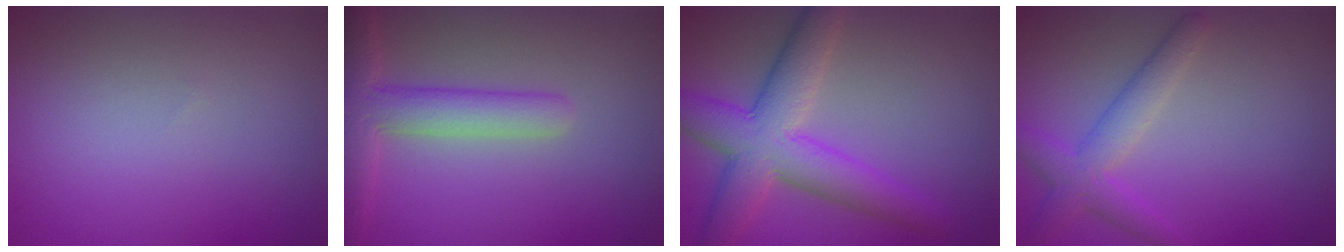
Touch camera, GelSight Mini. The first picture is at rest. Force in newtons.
{"total": 4.5, "press": 4.5, "slide": 0.5}
{"total": 7.1, "press": 7.1, "slide": 0.2}
{"total": 3.3, "press": 3.3, "slide": 0.1}